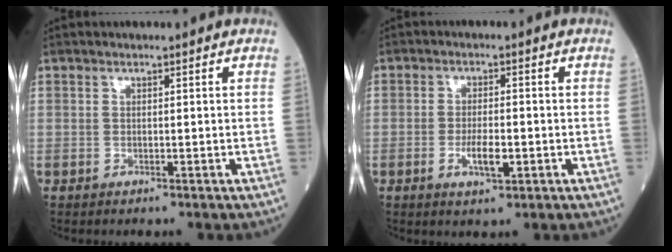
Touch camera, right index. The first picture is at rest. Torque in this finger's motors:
{"motor_torque": [0.23, 0.03, 0.09, 0.03]}